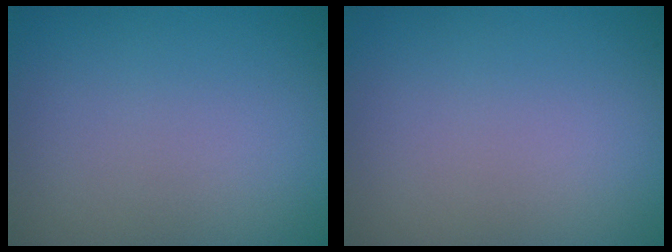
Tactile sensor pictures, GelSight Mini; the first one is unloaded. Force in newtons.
{"total": 0.0}